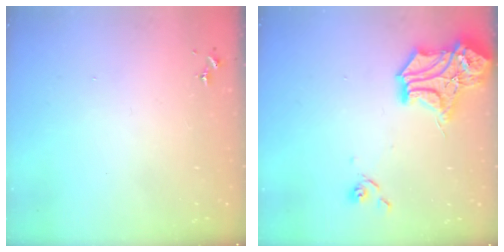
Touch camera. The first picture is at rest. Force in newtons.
{"total": 16.6, "press": 16.4, "slide": 2.4}